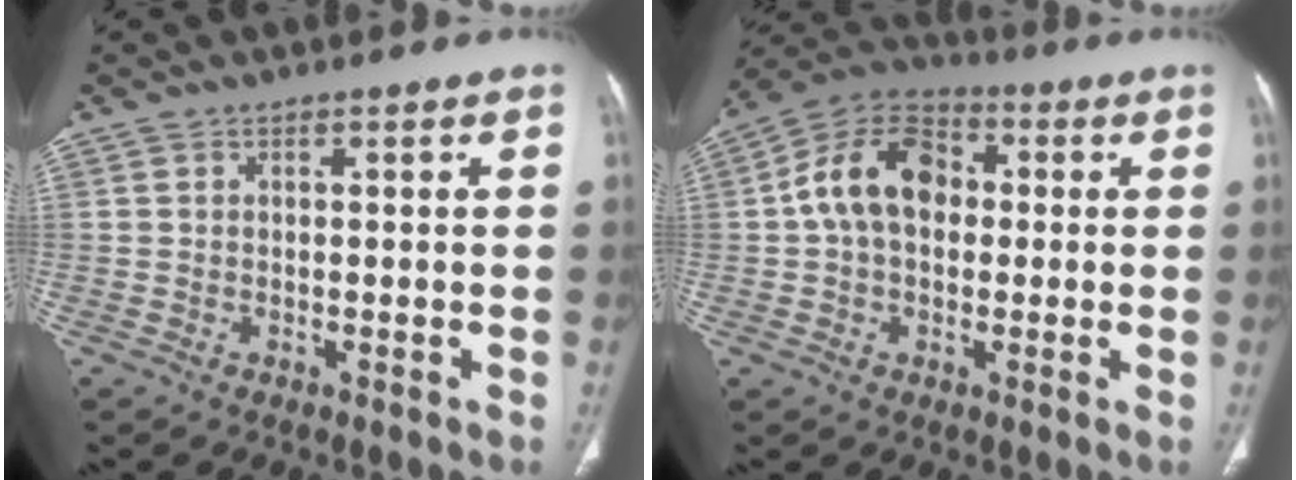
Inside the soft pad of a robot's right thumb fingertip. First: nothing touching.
{"total": 13.0, "force": [1.0, 9.1, 9.2], "torque": [-0.149, 0.030, 0.005]}